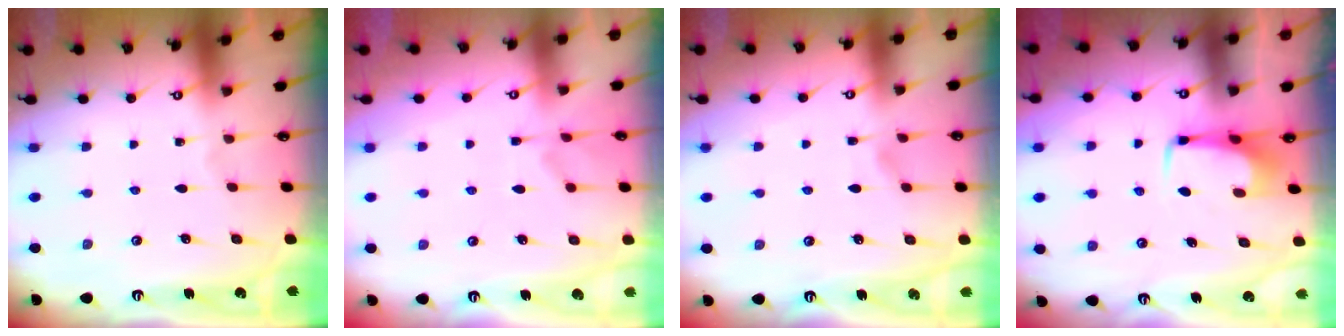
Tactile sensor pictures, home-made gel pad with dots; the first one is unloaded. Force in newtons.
{"total": 2.1, "press": 1.9, "slide": 1.0}
{"total": 3.1, "press": 3.1, "slide": 0.4}
{"total": 2.9, "press": 2.9, "slide": 0.4}